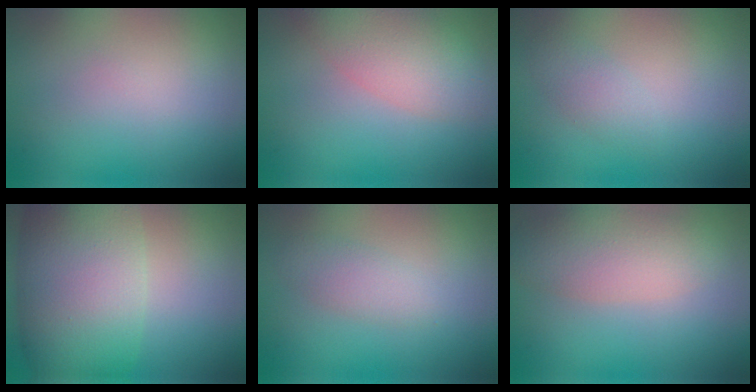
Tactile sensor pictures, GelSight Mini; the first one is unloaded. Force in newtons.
{"total": 4.8, "press": 4.8, "slide": 0.4}
{"total": 1.5, "press": 1.5, "slide": 0.1}
{"total": 10.8, "press": 10.8, "slide": 0.4}
{"total": 1.7, "press": 1.7, "slide": 0.1}
{"total": 4.0, "press": 4.0, "slide": 0.3}